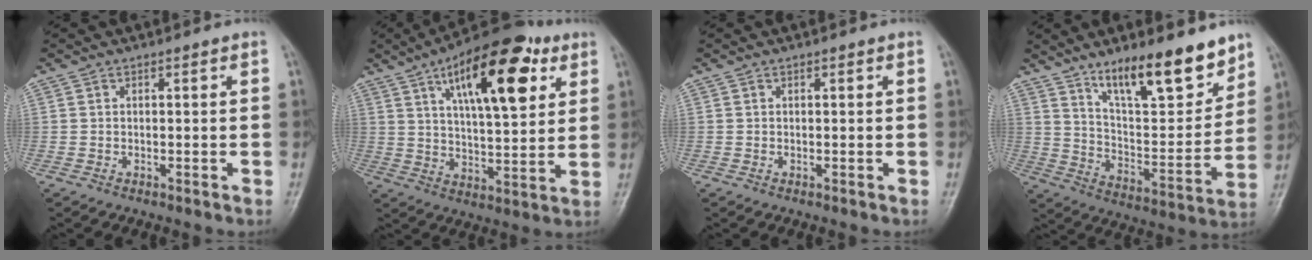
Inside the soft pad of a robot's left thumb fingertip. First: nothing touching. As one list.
[{"total": 20.3, "force": [8.9, 8.0, 16.4], "torque": [-0.221, -0.022, 0.138]}, {"total": 0.0}, {"total": 17.3, "force": [12.2, 5.0, 11.2], "torque": [-0.139, -0.079, 0.210]}]